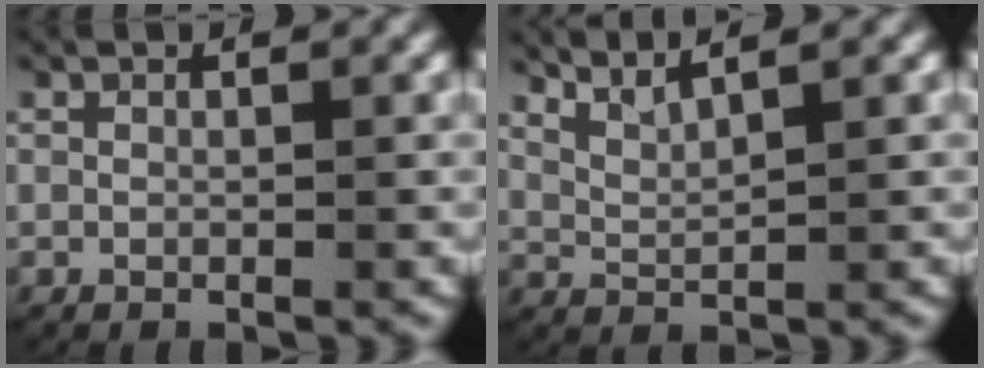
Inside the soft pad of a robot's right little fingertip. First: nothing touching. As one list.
[{"total": 3.0, "force": [2.6, 0.9, 1.3], "torque": [-0.034, -0.002, 0.048]}]